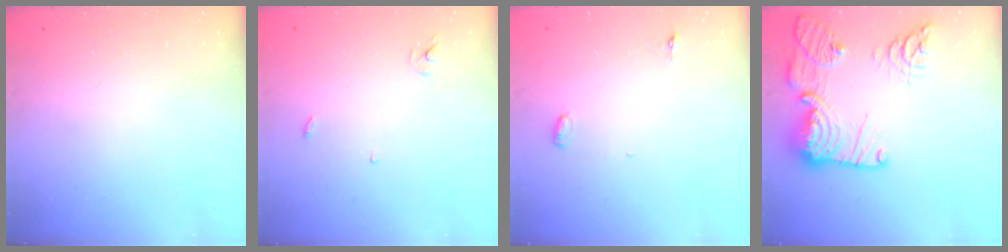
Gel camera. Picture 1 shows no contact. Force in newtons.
{"total": 2.4, "press": 2.4, "slide": 0.2}
{"total": 3.0, "press": 2.8, "slide": 0.9}
{"total": 22.8, "press": 22.7, "slide": 2.3}